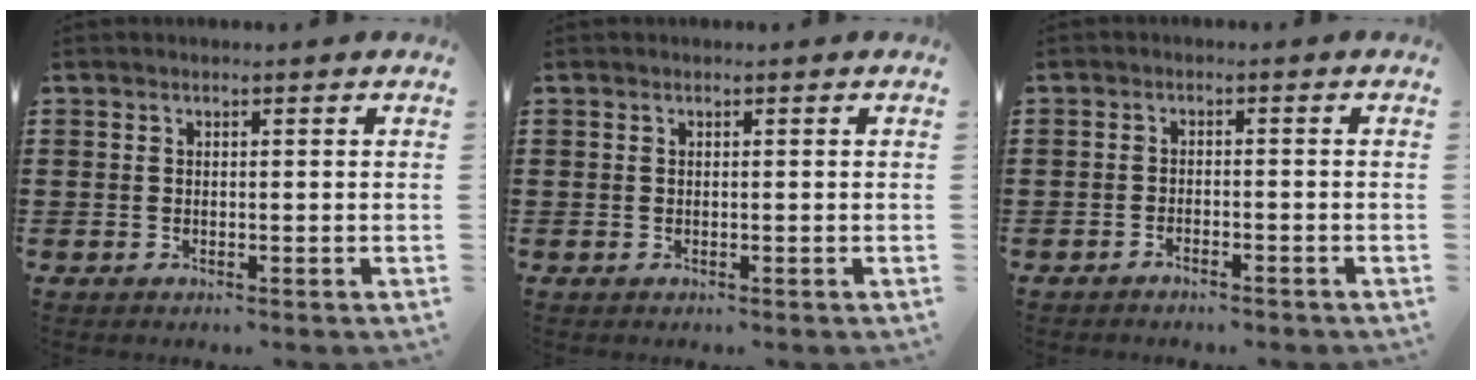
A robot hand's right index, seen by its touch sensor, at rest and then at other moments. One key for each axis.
{"total": 0.0}
{"total": 1.4, "fx": -1.4, "fy": 0.2, "fz": 0.2, "tx": -0.009, "ty": 0.003, "tz": -0.028}